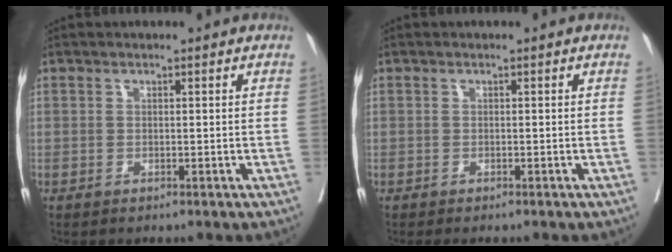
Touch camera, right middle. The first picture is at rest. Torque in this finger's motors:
{"motor_torque": [0.21, -0.15, 0.00, 0.00]}